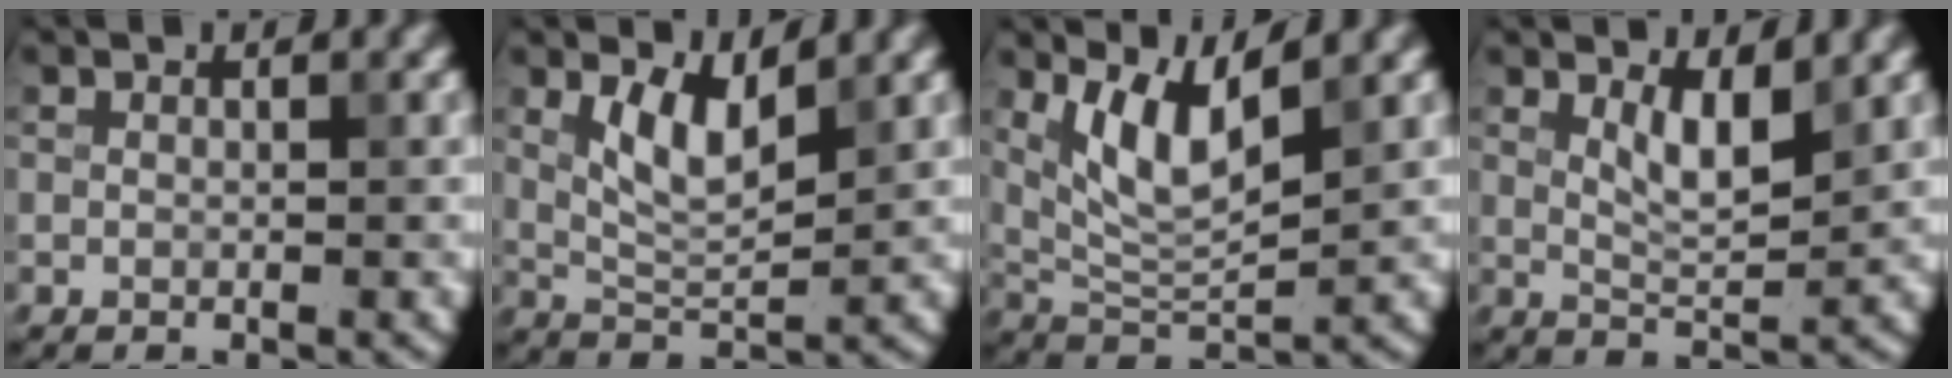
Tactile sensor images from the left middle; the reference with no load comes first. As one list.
[{"total": 3.8, "force": [1.7, 1.3, 3.2], "torque": [-0.069, -0.006, 0.036]}, {"total": 5.1, "force": [2.3, 1.5, 4.3], "torque": [-0.093, -0.011, 0.051]}, {"total": 3.0, "force": [1.5, 0.8, 2.4], "torque": [-0.047, -0.008, 0.030]}]